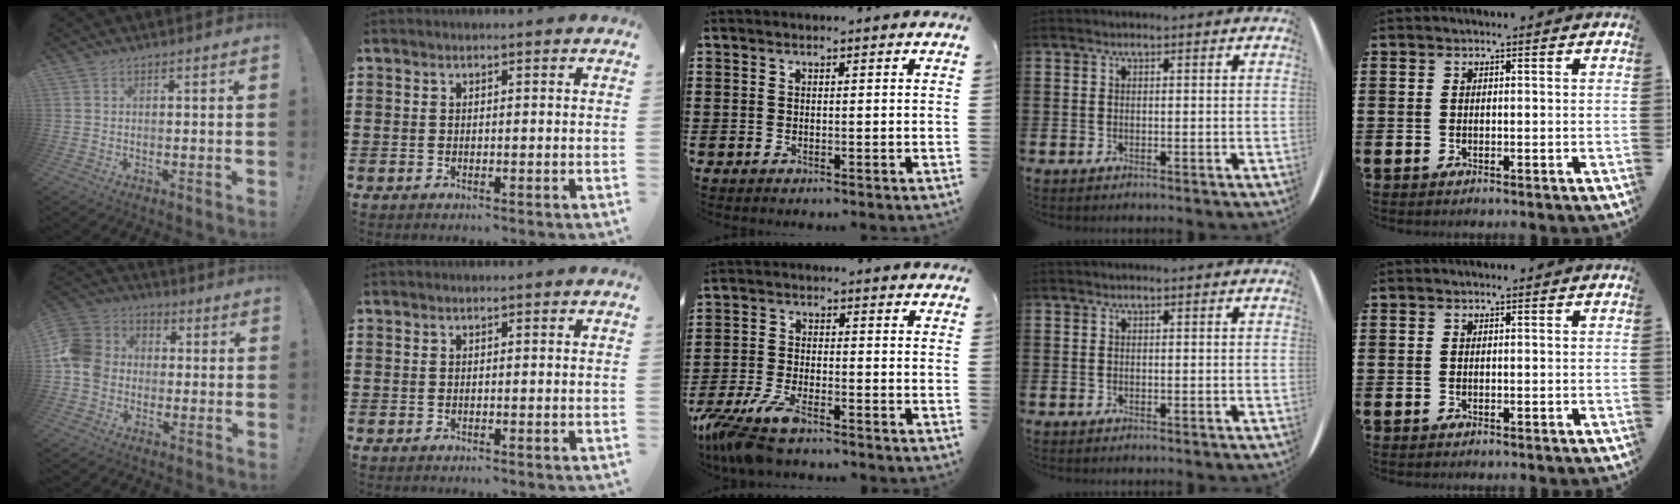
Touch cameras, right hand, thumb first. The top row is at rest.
{"thumb": {"total": 11.0, "force": [-1.6, 9.9, 4.7], "torque": [-0.093, 0.025, -0.026]}, "middle": {"total": 6.6, "force": [-5.4, 1.1, 3.7], "torque": [-0.107, -0.017, -0.110]}}